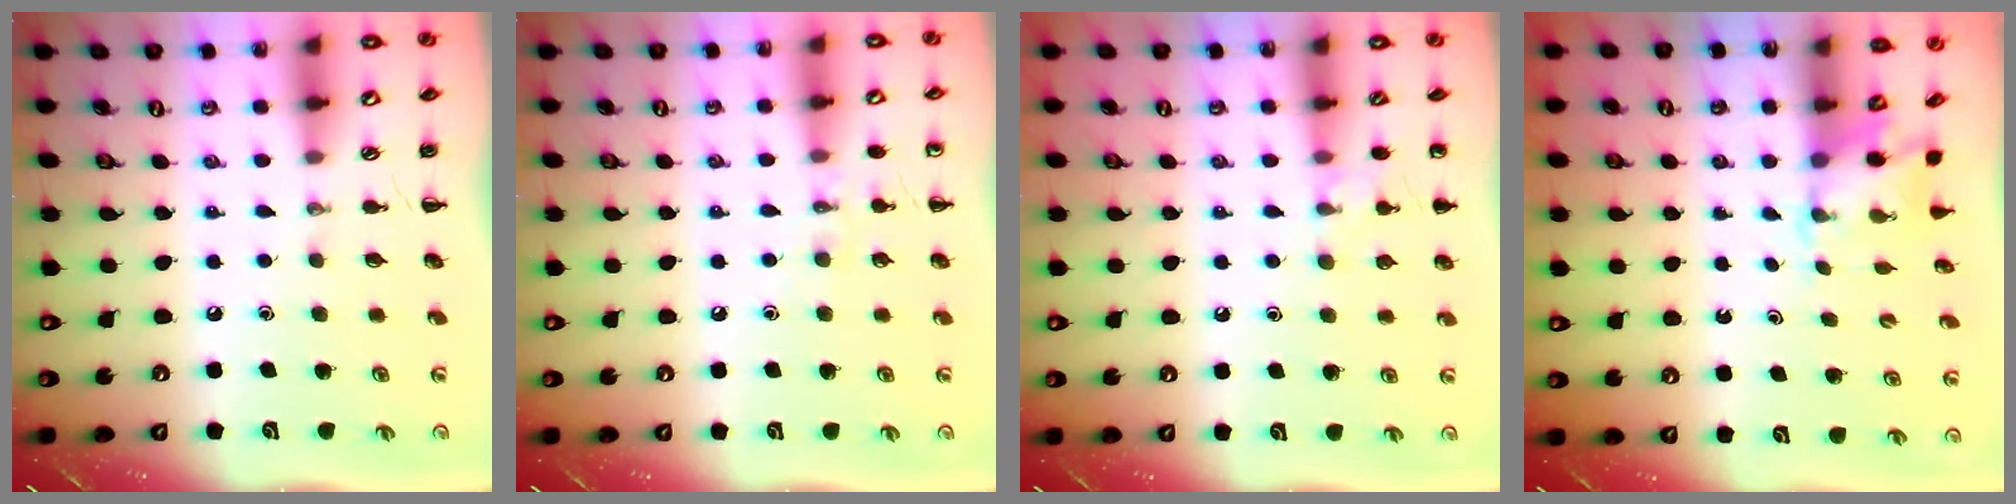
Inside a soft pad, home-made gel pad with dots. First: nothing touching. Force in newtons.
{"total": 6.1, "press": 5.8, "slide": 1.8}
{"total": 7.3, "press": 7.0, "slide": 2.1}
{"total": 1.7, "press": 1.5, "slide": 0.6}